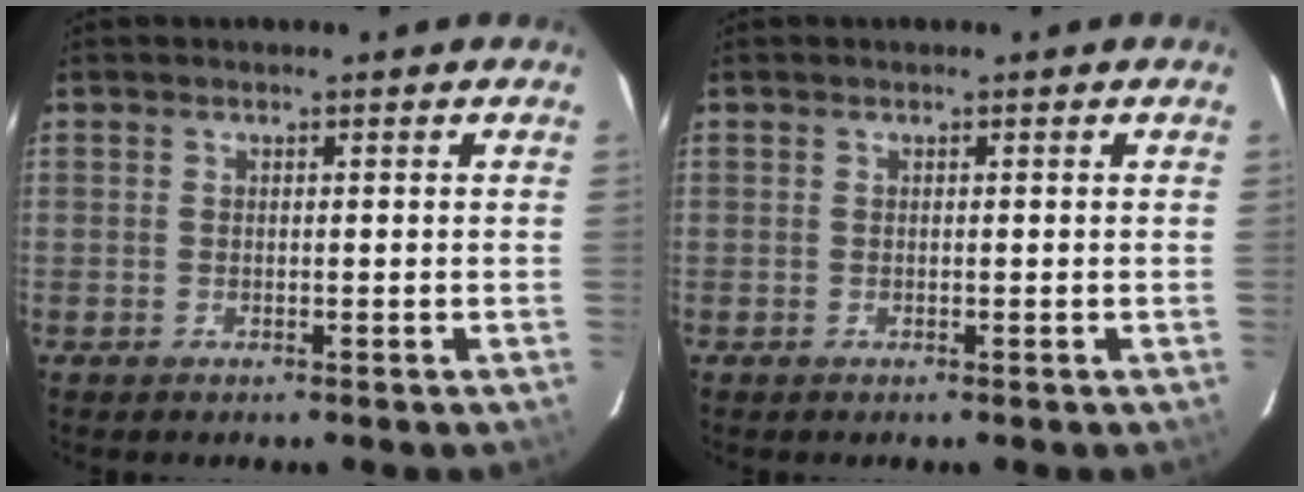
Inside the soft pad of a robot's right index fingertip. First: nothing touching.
{"total": 0.0}